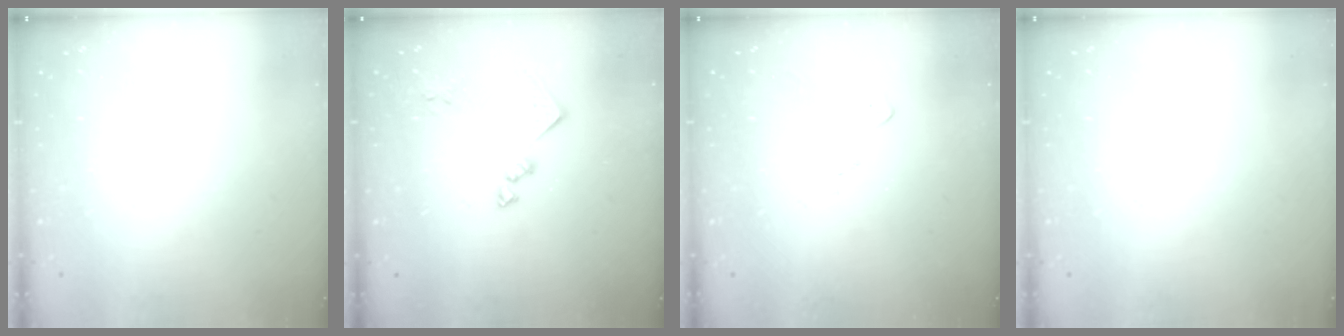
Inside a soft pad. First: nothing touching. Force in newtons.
{"total": 10.9, "press": 10.9, "slide": 0.1}
{"total": 5.1, "press": 5.1, "slide": 0.6}
{"total": 0.0}